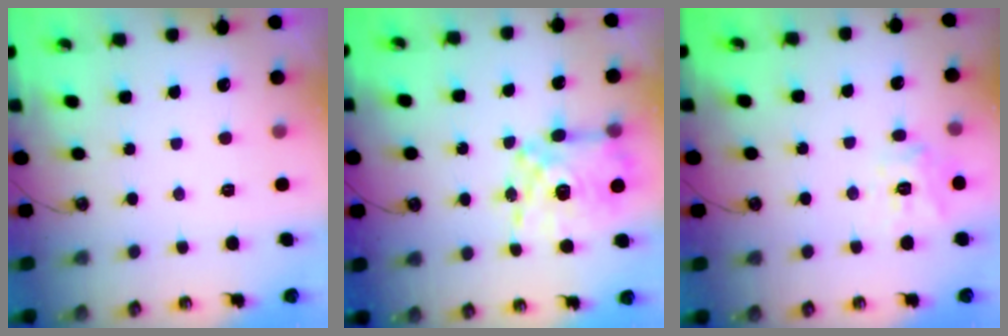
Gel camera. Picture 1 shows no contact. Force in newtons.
{"total": 13.1, "press": 13.1, "slide": 1.1}
{"total": 11.1, "press": 11.1, "slide": 0.9}